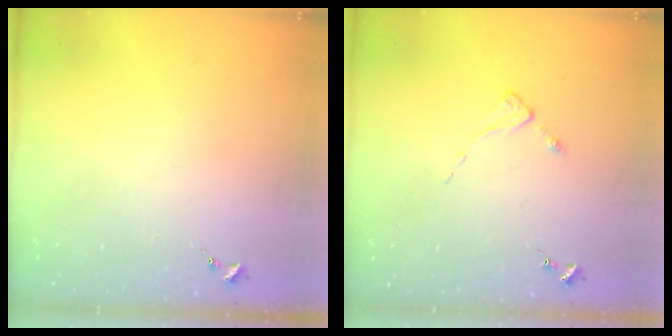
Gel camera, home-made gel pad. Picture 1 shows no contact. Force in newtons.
{"total": 2.1, "press": 2.0, "slide": 0.4}